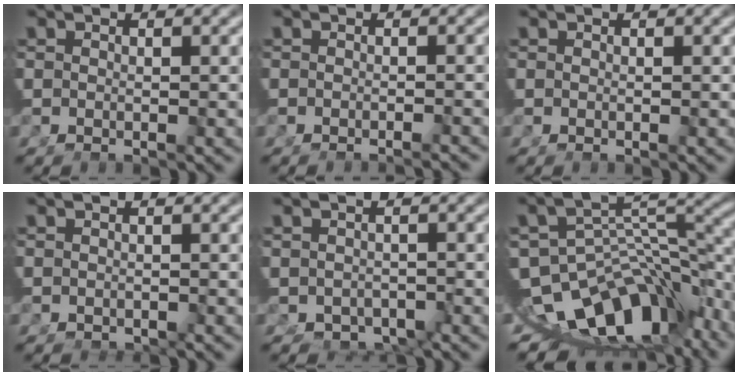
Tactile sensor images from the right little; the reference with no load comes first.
{"total": 1.4, "force": [-1.3, -0.4, 0.3], "torque": [0.000, 0.002, -0.023]}
{"total": 0.0}
{"total": 0.0}
{"total": 2.4, "force": [-1.4, 1.9, 0.4], "torque": [-0.009, -0.023, -0.014]}
{"total": 18.0, "force": [-7.9, 12.5, 10.3], "torque": [-0.188, -0.068, -0.101]}